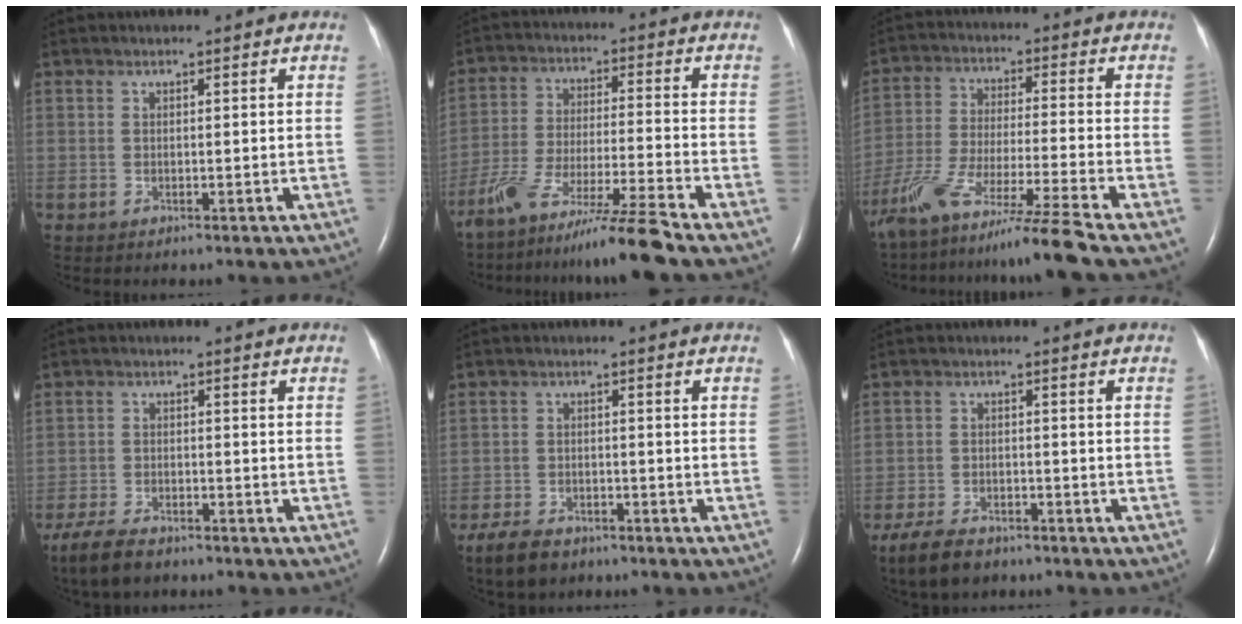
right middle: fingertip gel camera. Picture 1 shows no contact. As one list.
[{"total": 11.9, "force": [-9.9, -2.1, 6.4], "torque": [-0.111, -0.025, -0.177]}, {"total": 15.0, "force": [-12.3, -2.7, 8.2], "torque": [-0.153, -0.043, -0.215]}, {"total": 7.0, "force": [-5.6, 2.3, 3.4], "torque": [-0.072, -0.014, -0.098]}, {"total": 6.3, "force": [-4.9, 3.0, 2.6], "torque": [-0.058, -0.006, -0.080]}, {"total": 7.1, "force": [-5.6, 3.1, 3.3], "torque": [-0.070, -0.009, -0.093]}]